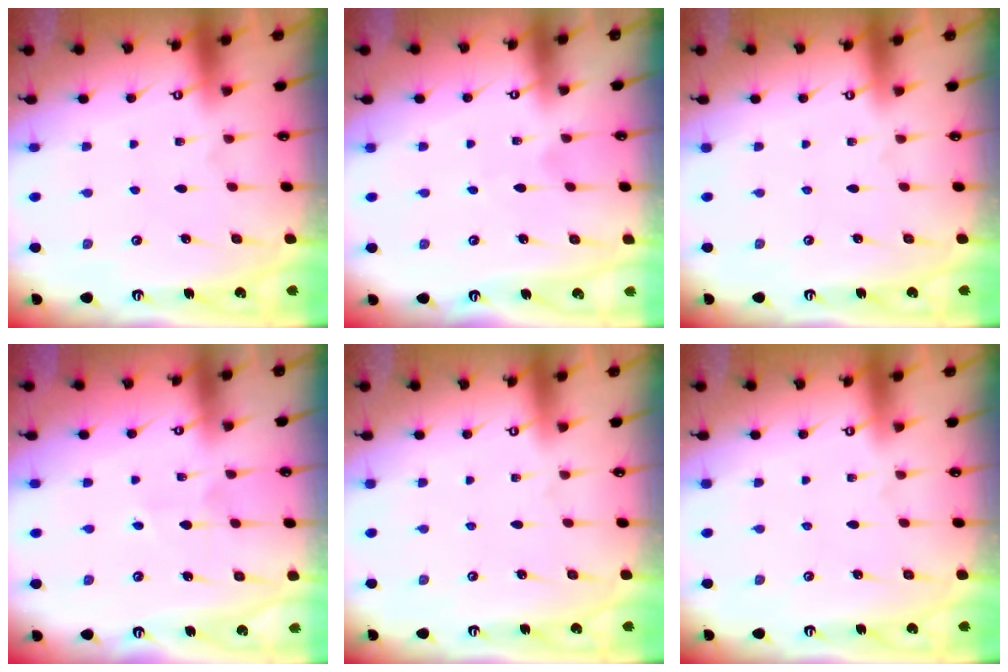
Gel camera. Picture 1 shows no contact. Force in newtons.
{"total": 2.0, "press": 2.0, "slide": 0.2}
{"total": 0.0}
{"total": 3.7, "press": 3.6, "slide": 0.5}
{"total": 0.0}
{"total": 0.0}